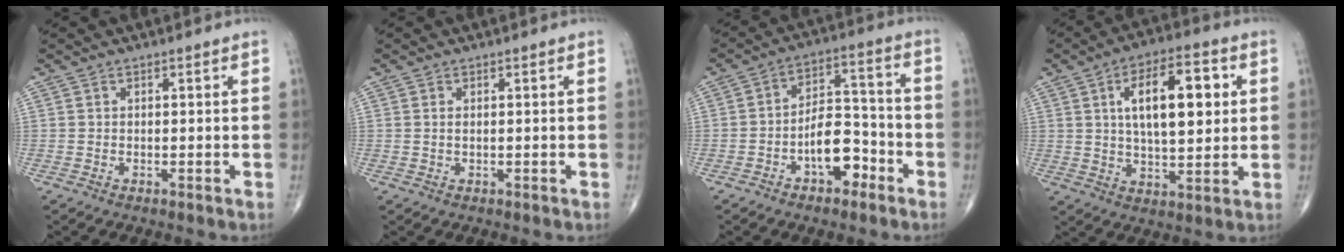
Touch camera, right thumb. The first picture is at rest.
{"total": 0.7, "force": [0.2, 0.2, 0.6], "torque": [-0.019, 0.002, 0.007]}
{"total": 9.9, "force": [-4.4, 5.4, 7.0], "torque": [-0.090, 0.045, -0.076]}
{"total": 15.4, "force": [3.7, 6.8, 13.4], "torque": [-0.195, 0.001, 0.060]}